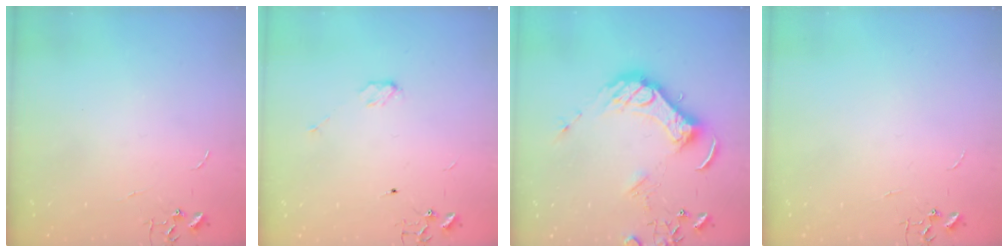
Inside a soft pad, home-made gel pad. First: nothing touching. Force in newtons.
{"total": 3.8, "press": 3.8, "slide": 0.5}
{"total": 16.3, "press": 16.2, "slide": 2.0}
{"total": 0.0}